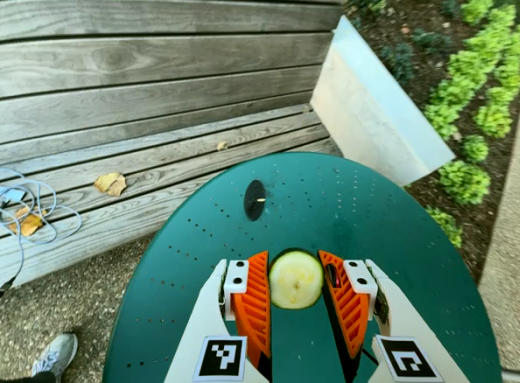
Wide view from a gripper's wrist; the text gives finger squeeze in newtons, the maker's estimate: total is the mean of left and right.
{"total": 13.1, "left": 13.6, "right": 12.6}